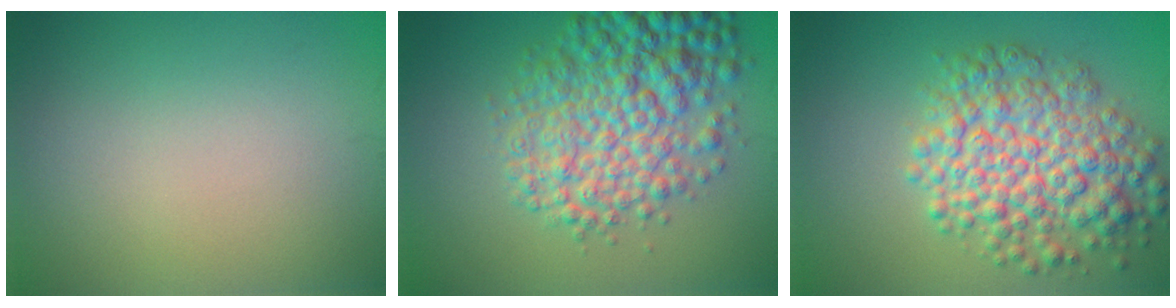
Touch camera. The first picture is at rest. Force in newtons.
{"total": 7.9, "press": 7.9, "slide": 0.1}
{"total": 7.4, "press": 7.4, "slide": 0.2}